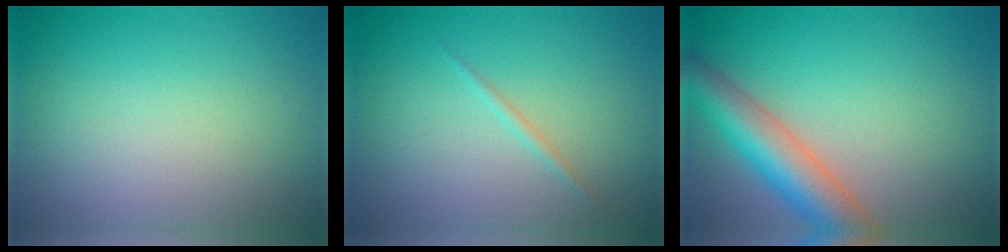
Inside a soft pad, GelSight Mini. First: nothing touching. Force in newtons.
{"total": 0.7, "press": 0.7, "slide": 0.1}
{"total": 6.5, "press": 6.5, "slide": 0.5}